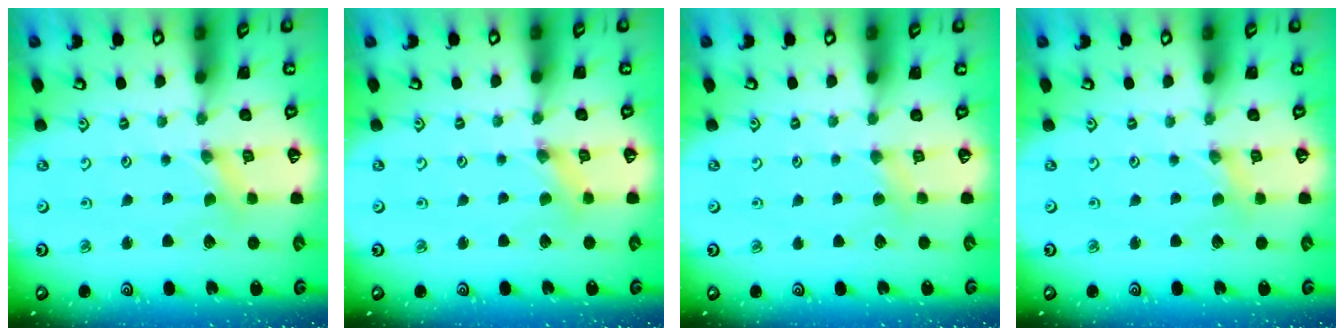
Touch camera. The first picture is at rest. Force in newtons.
{"total": 1.2, "press": 1.2, "slide": 0.3}
{"total": 4.1, "press": 4.0, "slide": 0.6}
{"total": 0.0}